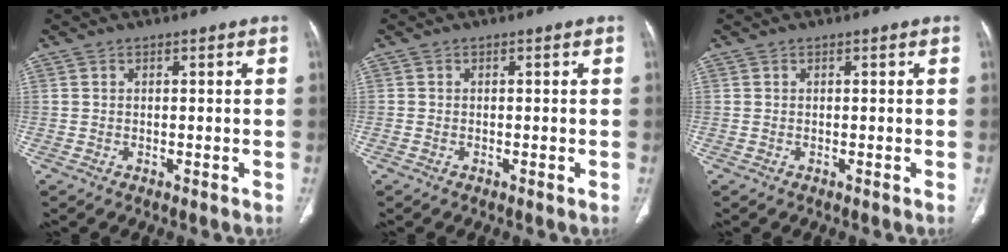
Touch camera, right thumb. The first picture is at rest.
{"total": 0.0}
{"total": 0.0}